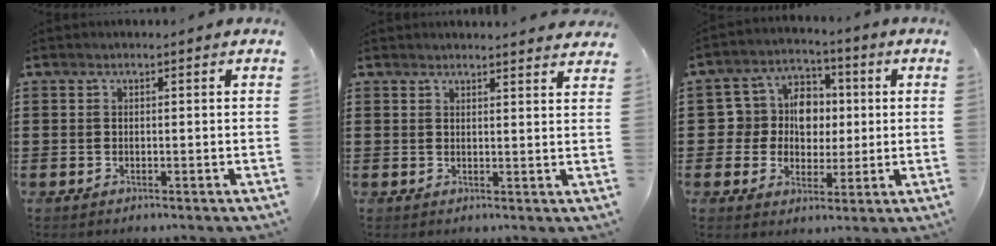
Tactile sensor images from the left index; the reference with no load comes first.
{"total": 2.1, "force": [2.1, -0.2, 0.1], "torque": [0.000, -0.009, 0.038]}
{"total": 8.2, "force": [1.2, 7.5, 3.2], "torque": [-0.095, 0.011, 0.020]}